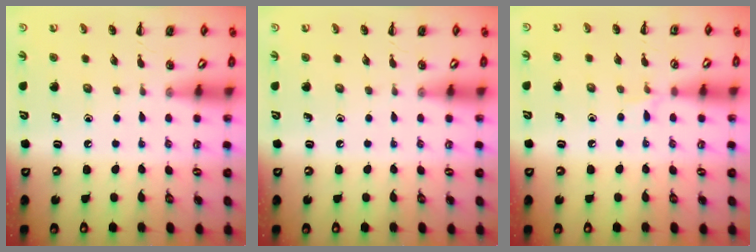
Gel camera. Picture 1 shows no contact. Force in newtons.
{"total": 0.0}
{"total": 5.0, "press": 4.8, "slide": 1.4}